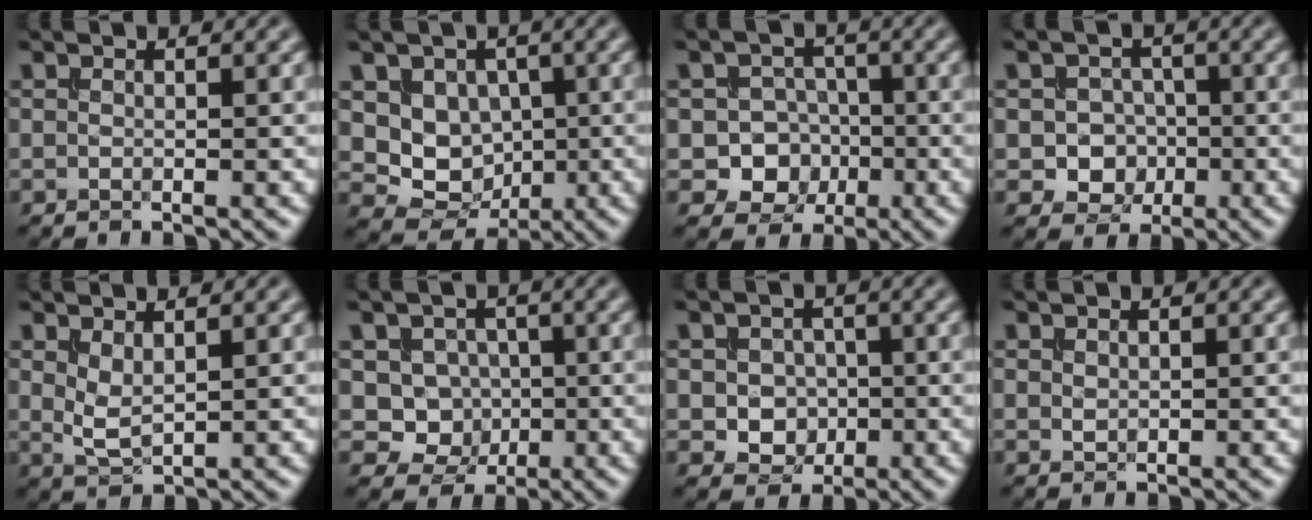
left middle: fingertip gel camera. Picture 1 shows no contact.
{"total": 6.1, "force": [0.7, 5.3, 3.0], "torque": [-0.039, -0.007, 0.000]}
{"total": 6.1, "force": [-1.8, 5.5, 1.9], "torque": [-0.011, 0.008, -0.051]}
{"total": 4.0, "force": [-1.0, 3.4, 1.7], "torque": [-0.008, 0.000, -0.028]}
{"total": 1.9, "force": [0.9, 0.7, 1.6], "torque": [-0.041, -0.005, 0.024]}
{"total": 4.7, "force": [0.4, 4.4, 1.8], "torque": [-0.013, 0.003, -0.011]}
{"total": 3.2, "force": [-0.5, 2.7, 1.6], "torque": [-0.021, -0.003, -0.012]}
{"total": 0.5, "force": [0.3, 0.4, 0.2], "torque": [-0.009, -0.002, 0.009]}